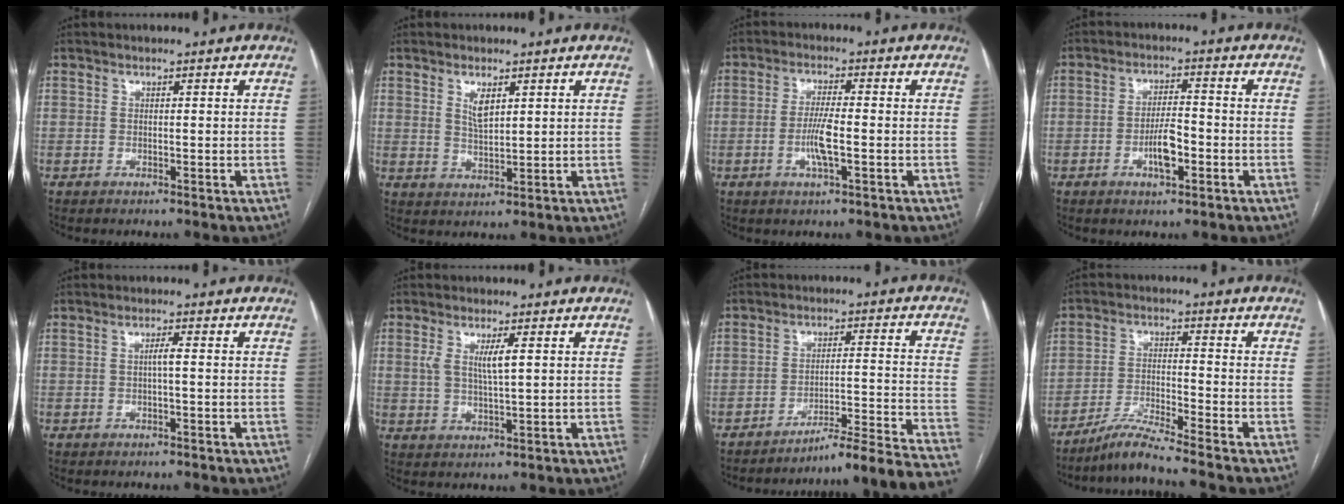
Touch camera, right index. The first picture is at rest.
{"total": 3.4, "force": [1.7, 1.2, 2.7], "torque": [-0.057, -0.002, 0.038]}
{"total": 5.2, "force": [-1.4, 0.5, 5.0], "torque": [-0.104, -0.004, -0.025]}
{"total": 5.3, "force": [-2.0, 1.4, 4.7], "torque": [-0.090, 0.003, -0.035]}
{"total": 1.5, "force": [-0.1, 0.0, 1.5], "torque": [-0.026, 0.003, -0.001]}
{"total": 4.2, "force": [1.2, 0.7, 4.0], "torque": [-0.081, 0.001, 0.024]}
{"total": 19.7, "force": [-18.5, -3.5, 5.7], "torque": [-0.026, -0.009, -0.249]}
{"total": 6.9, "force": [-6.1, -1.8, 2.8], "torque": [-0.057, -0.024, -0.115]}